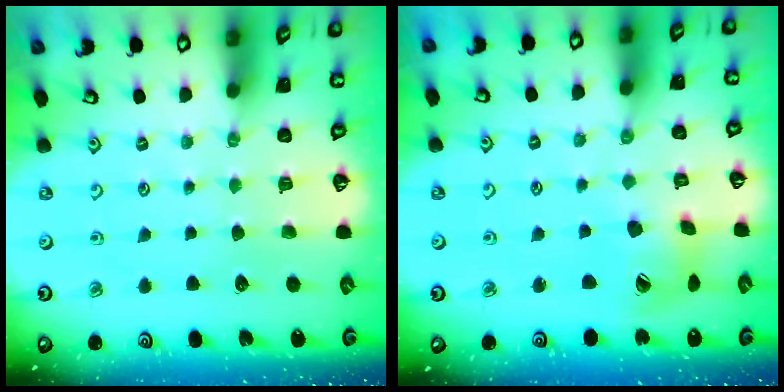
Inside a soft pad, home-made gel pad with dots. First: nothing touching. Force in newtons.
{"total": 11.5, "press": 11.4, "slide": 1.5}